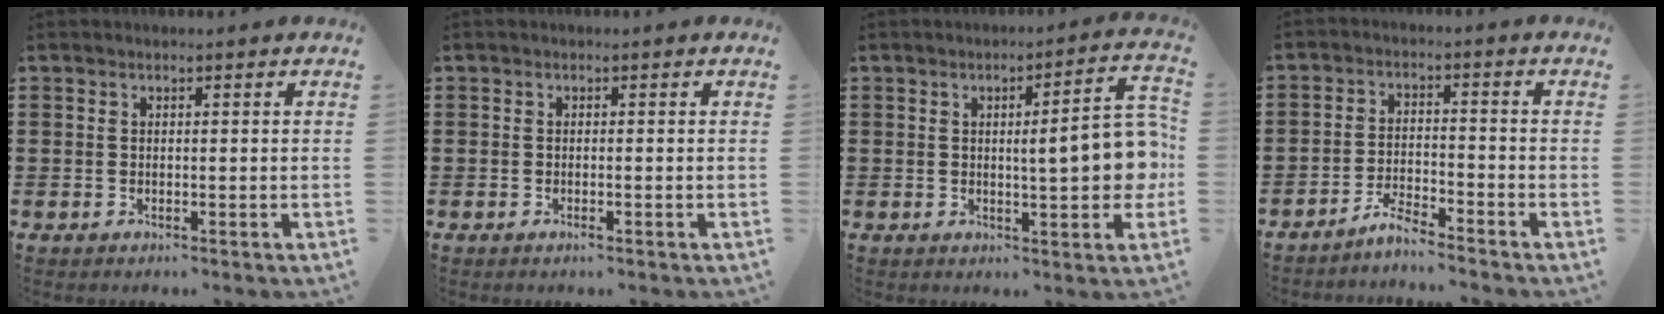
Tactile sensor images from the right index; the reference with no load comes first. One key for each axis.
{"total": 0.7, "fx": -0.3, "fy": 0.0, "fz": 0.6, "tx": -0.010, "ty": -0.002, "tz": -0.006}
{"total": 9.2, "fx": 0.4, "fy": 1.9, "fz": 9.0, "tx": -0.119, "ty": -0.015, "tz": -0.002}
{"total": 3.6, "fx": -3.6, "fy": -0.1, "fz": 0.7, "tx": -0.024, "ty": 0.004, "tz": -0.075}